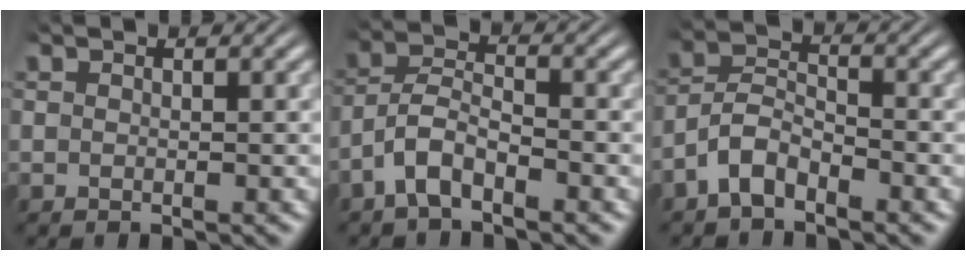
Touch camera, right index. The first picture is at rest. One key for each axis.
{"total": 4.7, "fx": -2.7, "fy": 3.1, "fz": 2.3, "tx": -0.055, "ty": -0.013, "tz": -0.049}
{"total": 5.4, "fx": -3.0, "fy": 3.9, "fz": 2.2, "tx": -0.048, "ty": -0.013, "tz": -0.056}